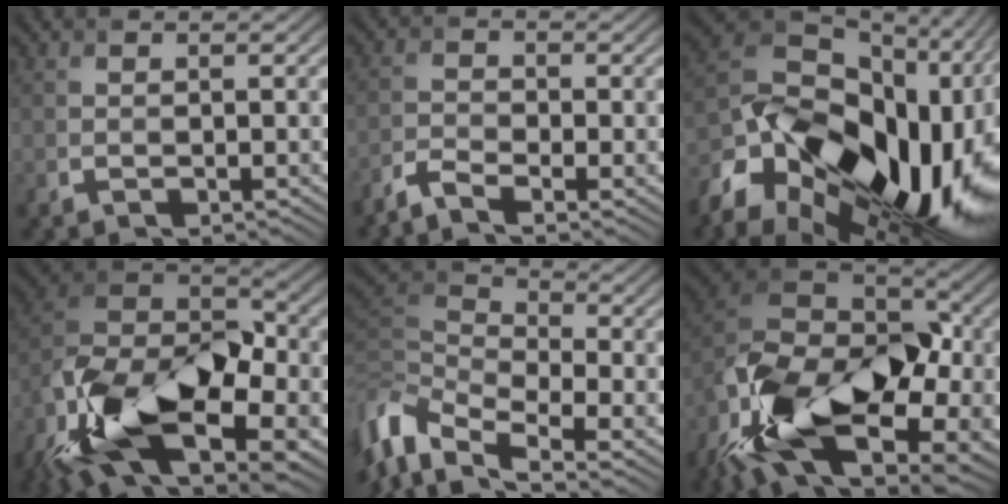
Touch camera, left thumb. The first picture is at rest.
{"total": 2.8, "force": [-2.4, 0.6, 1.3], "torque": [-0.036, -0.001, -0.057]}
{"total": 21.6, "force": [-7.7, 13.3, 15.2], "torque": [-0.317, -0.054, -0.109]}
{"total": 17.4, "force": [-8.4, 9.2, 12.2], "torque": [-0.254, -0.014, -0.167]}
{"total": 10.2, "force": [-3.7, 5.7, 7.5], "torque": [-0.201, 0.001, -0.094]}
{"total": 18.0, "force": [-7.3, 10.6, 12.6], "torque": [-0.271, -0.012, -0.139]}